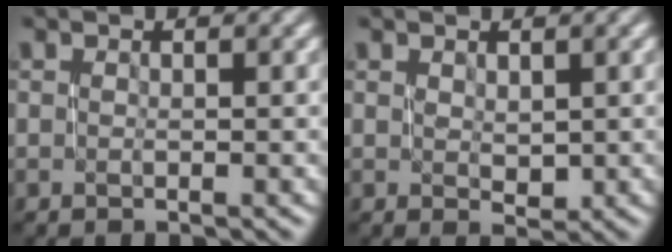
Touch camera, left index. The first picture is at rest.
{"total": 0.9, "force": [0.6, 0.4, 0.4], "torque": [-0.007, 0.000, 0.017]}